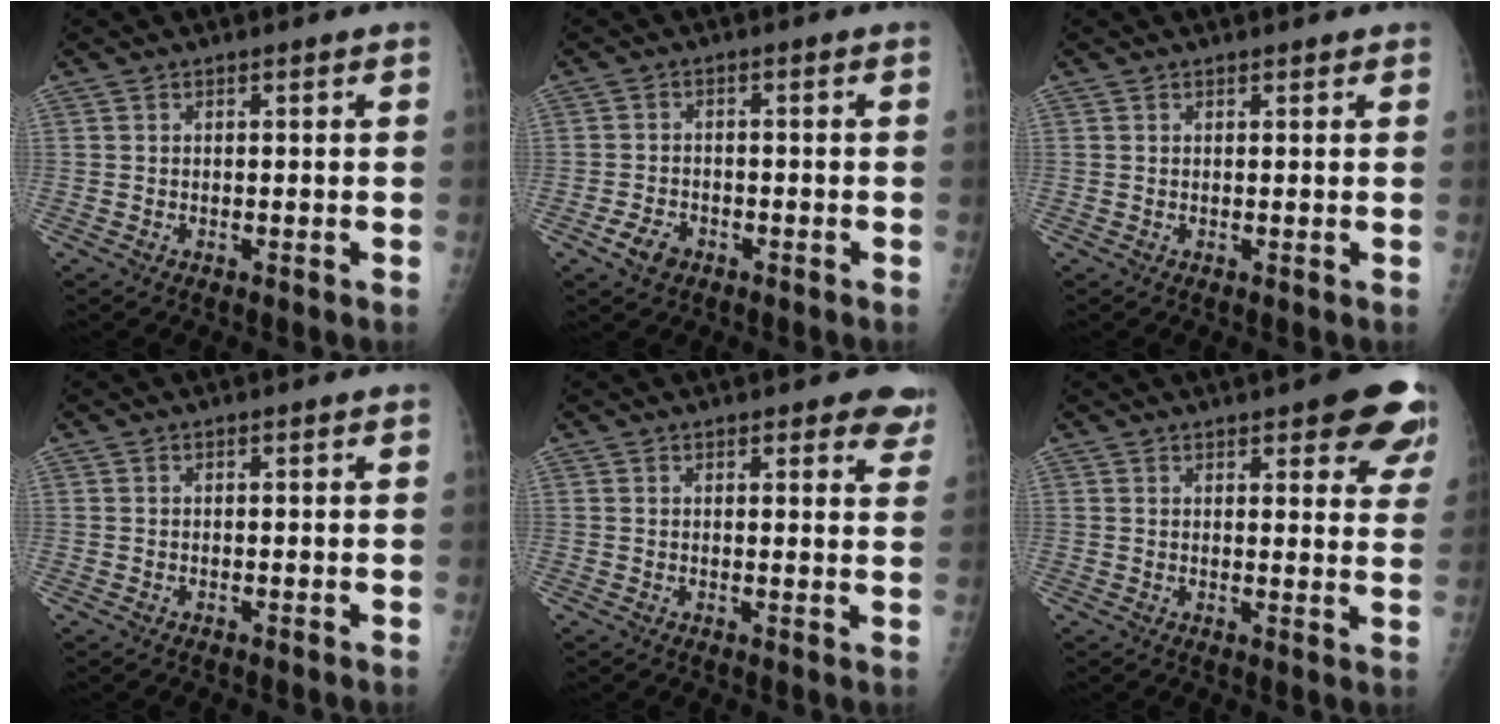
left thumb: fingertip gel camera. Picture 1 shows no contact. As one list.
[{"total": 3.9, "force": [-2.2, 2.5, 2.0], "torque": [-0.033, 0.009, -0.035]}, {"total": 0.8, "force": [0.7, 0.3, 0.3], "torque": [-0.002, -0.002, 0.009]}, {"total": 0.0}, {"total": 6.4, "force": [5.2, 2.4, 3.0], "torque": [0.003, -0.022, 0.044]}, {"total": 15.8, "force": [9.9, 4.0, 11.7], "torque": [-0.118, -0.039, 0.111]}]